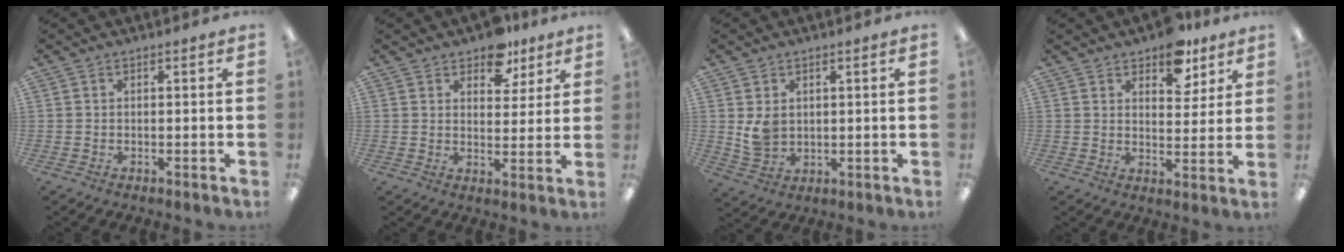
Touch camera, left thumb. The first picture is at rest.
{"total": 8.3, "force": [6.4, 4.5, 2.9], "torque": [-0.030, -0.035, 0.112]}
{"total": 5.2, "force": [1.8, 4.0, 2.8], "torque": [-0.042, -0.001, 0.035]}
{"total": 9.5, "force": [7.1, 4.8, 4.1], "torque": [-0.038, -0.041, 0.123]}